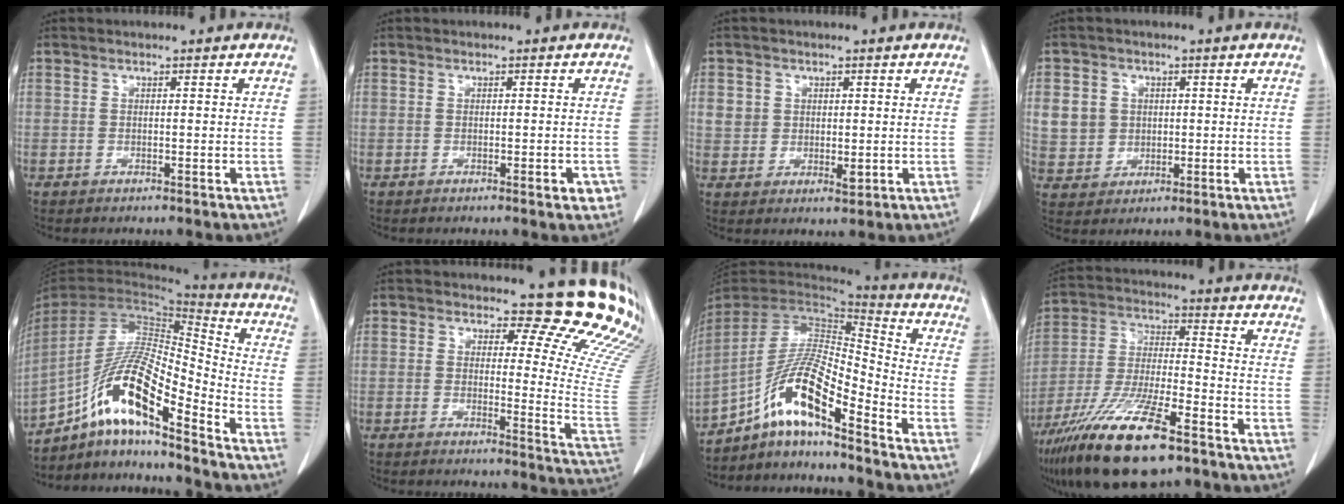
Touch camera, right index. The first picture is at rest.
{"total": 2.1, "force": [-1.0, 0.6, 1.8], "torque": [-0.018, 0.000, -0.012]}
{"total": 4.5, "force": [1.0, 4.0, 2.0], "torque": [-0.024, -0.001, 0.025]}
{"total": 6.9, "force": [1.4, 6.5, 2.0], "torque": [-0.044, 0.015, 0.041]}
{"total": 16.0, "force": [-10.4, 2.0, 12.0], "torque": [-0.232, 0.006, -0.188]}
{"total": 15.7, "force": [13.4, 3.9, 7.3], "torque": [-0.063, -0.107, 0.120]}
{"total": 14.1, "force": [-9.2, 1.5, 10.6], "torque": [-0.203, 0.007, -0.167]}
{"total": 17.9, "force": [-11.5, 3.5, 13.3], "torque": [-0.278, -0.037, -0.211]}